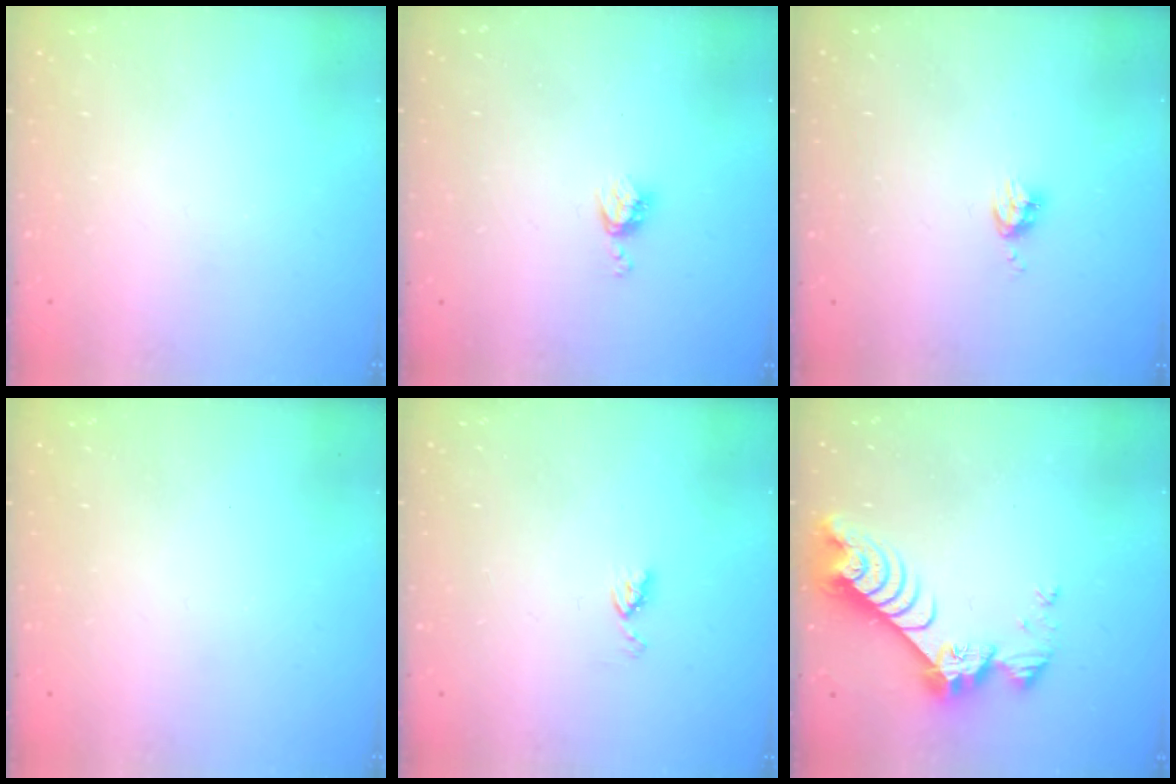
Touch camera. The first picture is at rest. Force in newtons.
{"total": 4.5, "press": 4.4, "slide": 0.7}
{"total": 4.2, "press": 4.1, "slide": 0.6}
{"total": 0.0}
{"total": 4.0, "press": 4.0, "slide": 0.6}
{"total": 9.4, "press": 9.4, "slide": 0.9}